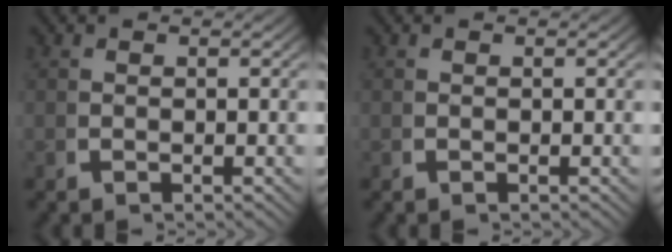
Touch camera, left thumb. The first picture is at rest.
{"total": 0.0}